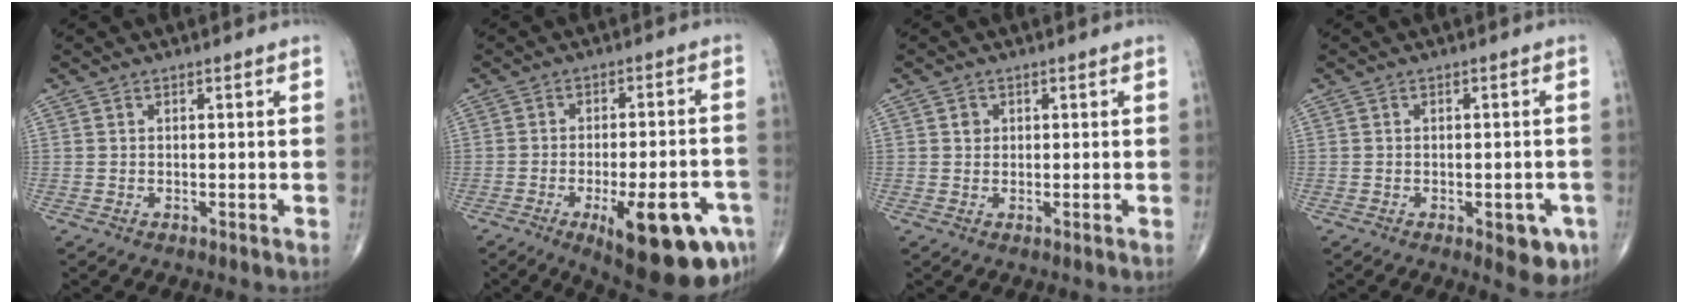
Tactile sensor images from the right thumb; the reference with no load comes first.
{"total": 18.4, "force": [-8.6, 5.8, 15.3], "torque": [-0.155, 0.023, -0.106]}
{"total": 1.4, "force": [0.4, 1.3, 0.5], "torque": [-0.002, 0.000, 0.004]}
{"total": 6.0, "force": [-2.4, 2.7, 4.7], "torque": [-0.036, 0.005, -0.024]}